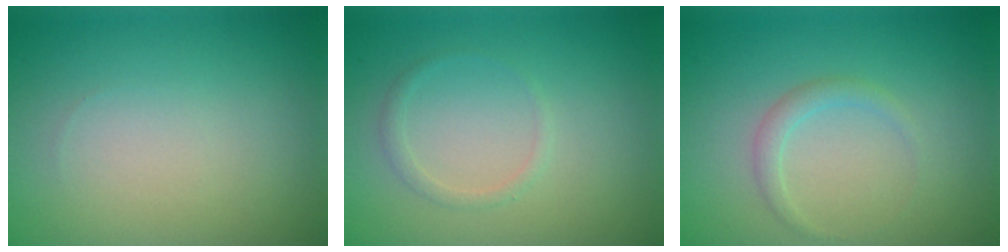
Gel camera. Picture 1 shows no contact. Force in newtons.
{"total": 1.0, "press": 1.0, "slide": 0.1}
{"total": 1.3, "press": 1.3, "slide": 0.1}